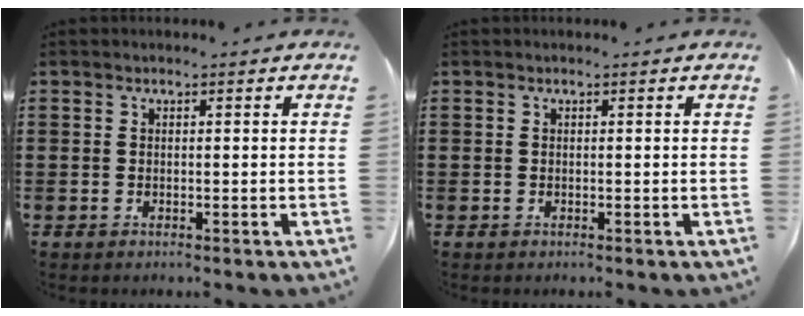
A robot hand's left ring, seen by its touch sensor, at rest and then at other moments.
{"total": 0.0}